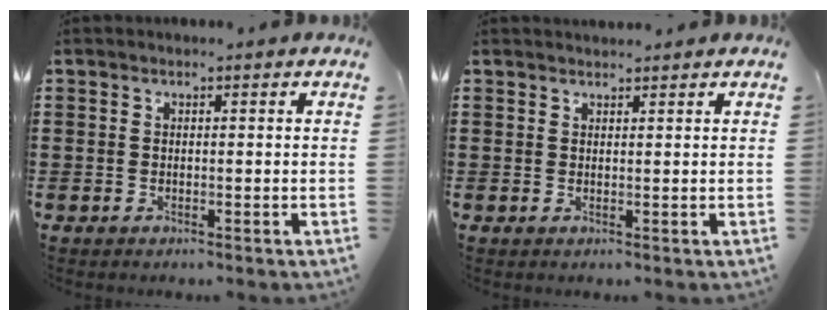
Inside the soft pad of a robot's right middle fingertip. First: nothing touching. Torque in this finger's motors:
{"motor_torque": [-0.01, -0.01, 0.00, -0.01]}